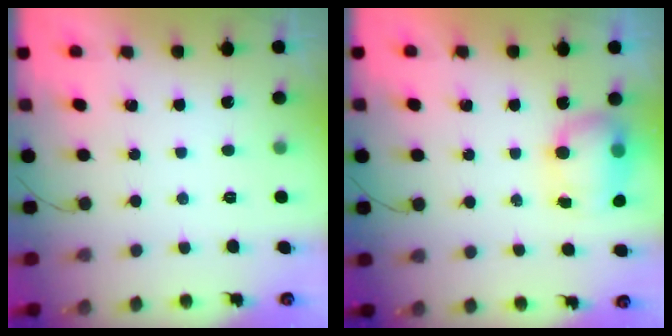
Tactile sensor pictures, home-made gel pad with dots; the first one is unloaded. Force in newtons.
{"total": 11.5, "press": 8.6, "slide": 7.6}